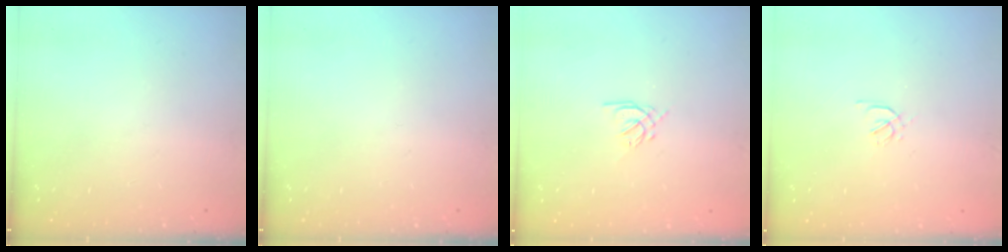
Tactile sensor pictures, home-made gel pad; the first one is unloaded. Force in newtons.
{"total": 0.0}
{"total": 1.2, "press": 1.1, "slide": 0.5}
{"total": 1.7, "press": 1.6, "slide": 0.5}